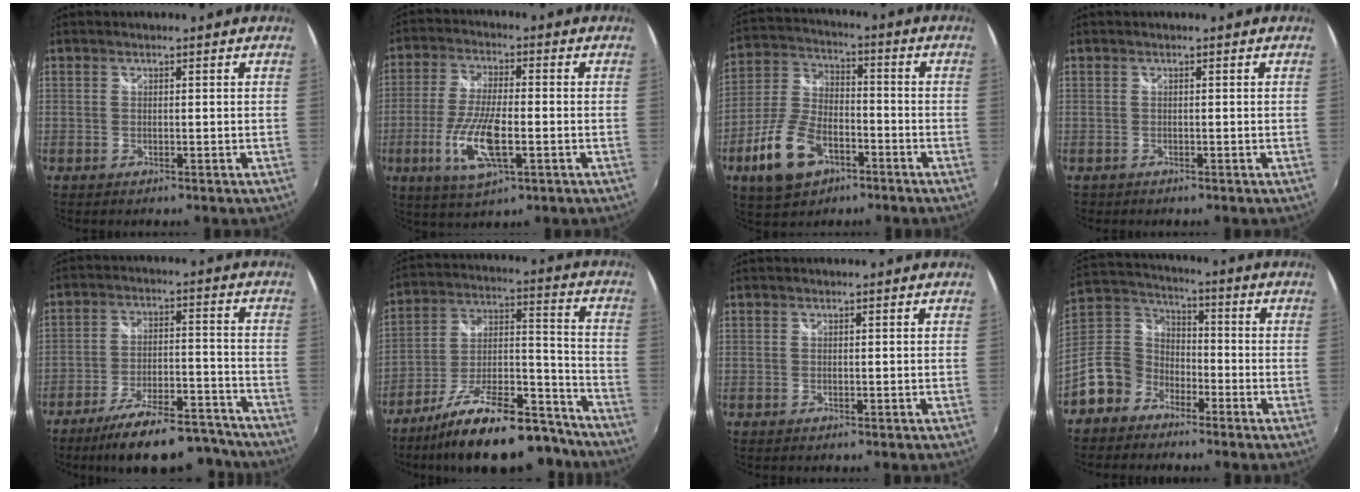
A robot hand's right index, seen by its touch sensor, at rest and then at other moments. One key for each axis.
{"total": 11.6, "fx": -3.5, "fy": 3.3, "fz": 10.5, "tx": -0.219, "ty": -0.014, "tz": -0.068}
{"total": 13.5, "fx": -6.6, "fy": 7.6, "fz": 9.0, "tx": -0.202, "ty": 0.004, "tz": -0.117}
{"total": 0.7, "fx": -0.4, "fy": 0.6, "fz": 0.0, "tx": -0.002, "ty": -0.001, "tz": -0.004}
{"total": 18.6, "fx": -16.1, "fy": 5.0, "fz": 7.8, "tx": -0.137, "ty": 0.012, "tz": -0.224}
{"total": 23.3, "fx": -18.4, "fy": 7.1, "fz": 12.5, "tx": -0.209, "ty": 0.007, "tz": -0.275}
{"total": 0.0}
{"total": 12.2, "fx": -7.4, "fy": 8.9, "fz": 3.7, "tx": -0.101, "ty": 0.037, "tz": -0.145}